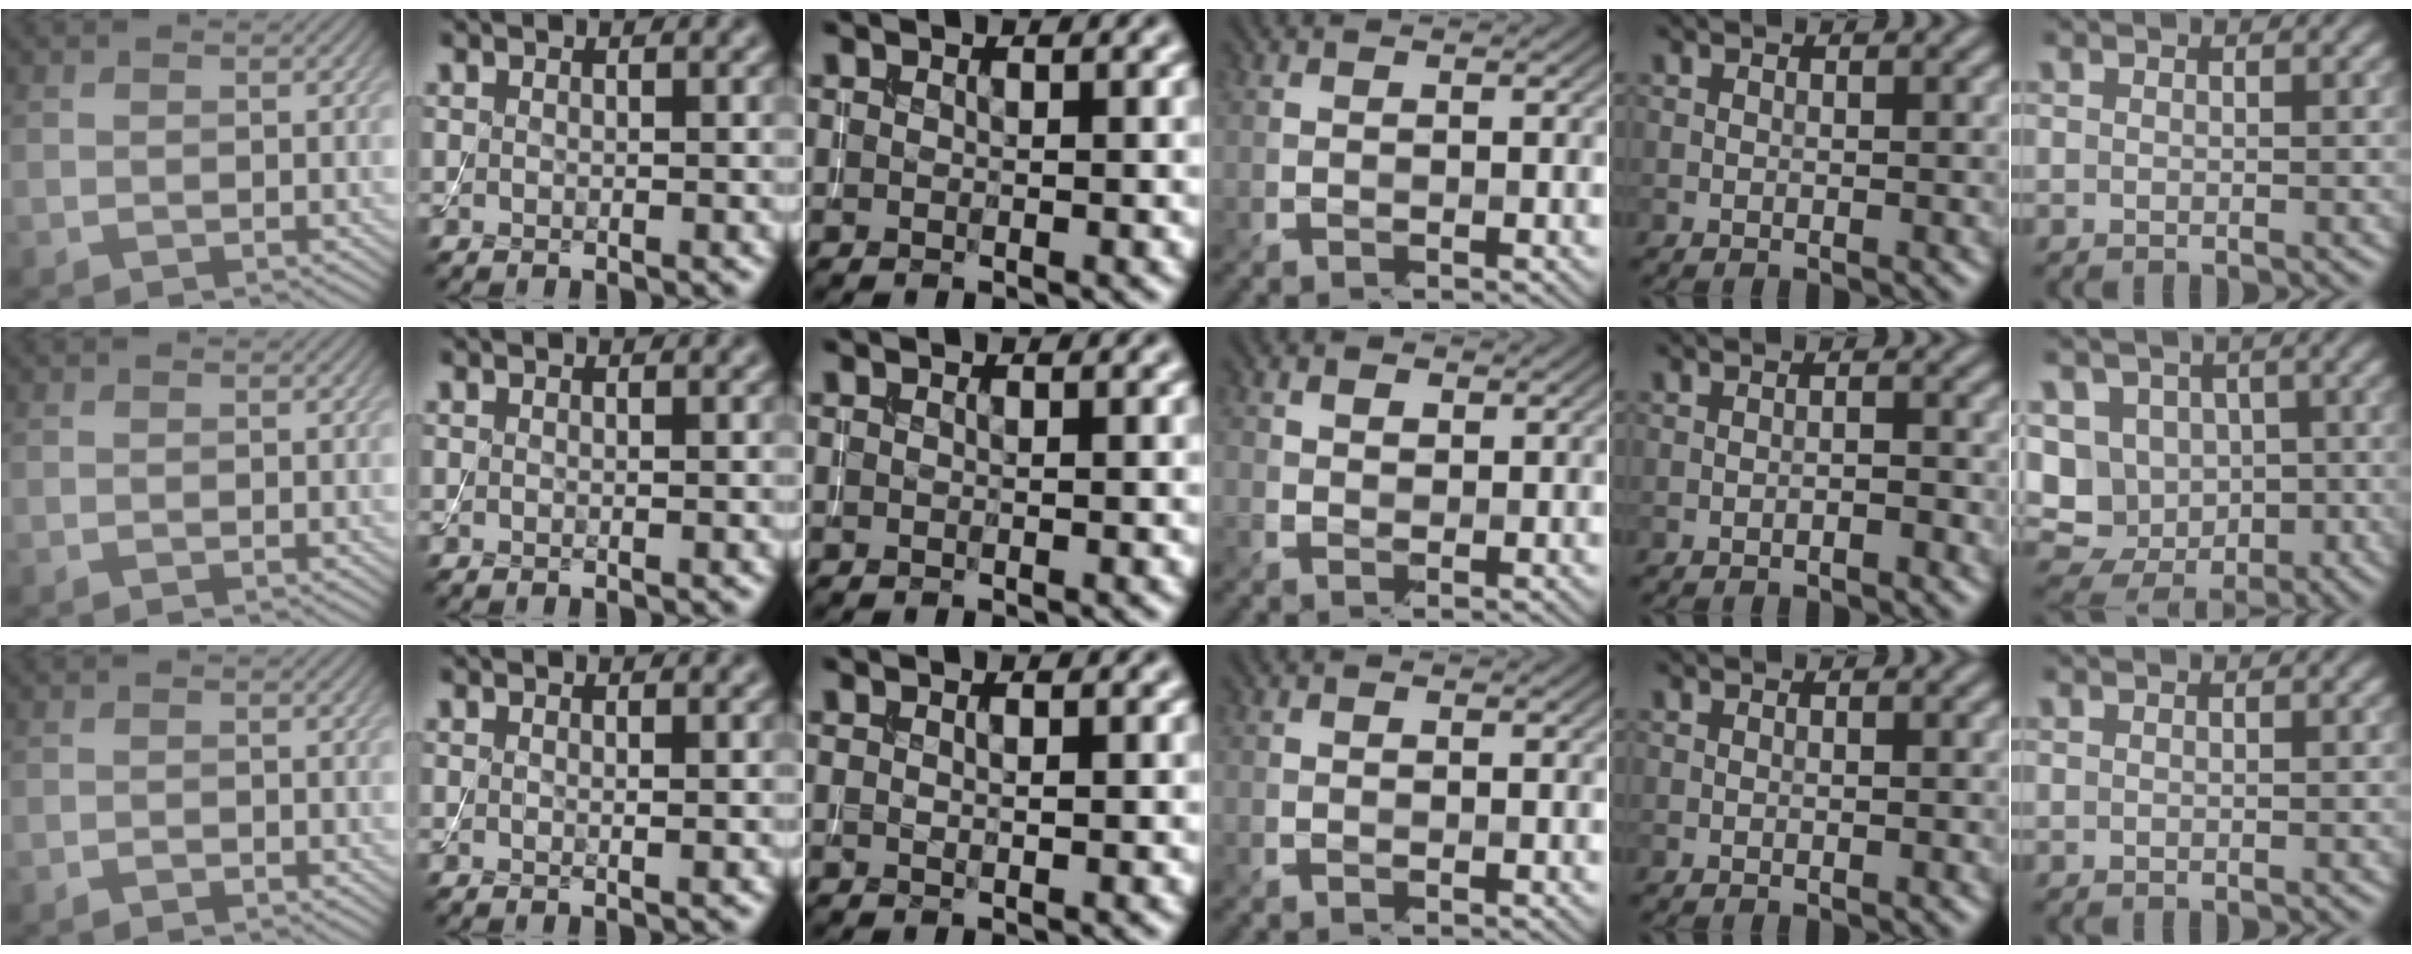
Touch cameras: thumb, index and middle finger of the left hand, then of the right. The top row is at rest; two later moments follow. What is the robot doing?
{"motion": "assemble", "object": "toy tower of hanoi"}